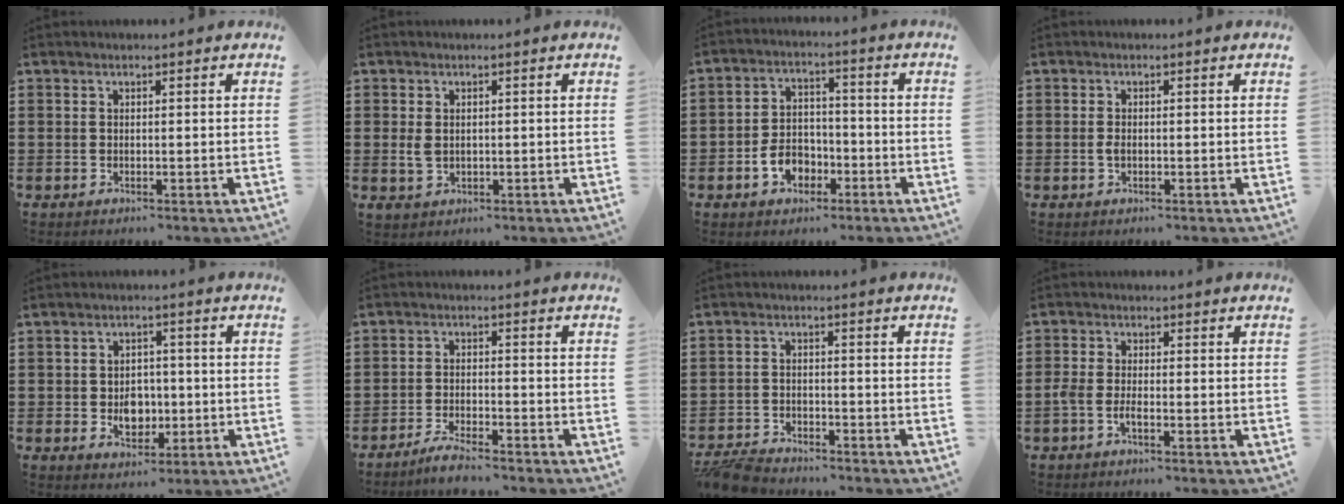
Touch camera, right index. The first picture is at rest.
{"total": 2.0, "force": [0.1, 1.4, 1.4], "torque": [-0.029, 0.003, 0.002]}
{"total": 5.4, "force": [-2.5, 3.8, 2.8], "torque": [-0.060, 0.005, -0.047]}
{"total": 1.2, "force": [-0.2, 0.5, 1.0], "torque": [-0.029, -0.005, -0.006]}
{"total": 4.6, "force": [-0.8, 3.5, 3.0], "torque": [-0.046, -0.003, -0.018]}
{"total": 3.4, "force": [-3.3, -0.1, 1.0], "torque": [-0.021, 0.002, -0.064]}
{"total": 4.9, "force": [-4.7, 0.9, 0.9], "torque": [-0.042, -0.003, -0.101]}
{"total": 2.3, "force": [-1.1, 0.5, 1.9], "torque": [-0.050, -0.006, -0.024]}